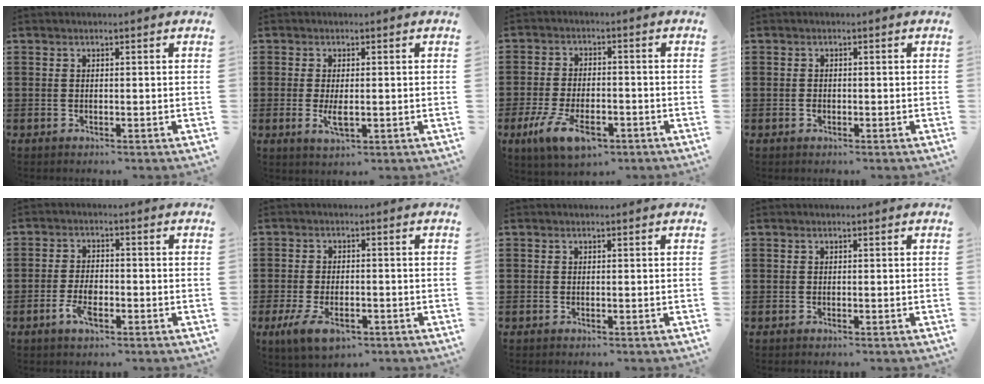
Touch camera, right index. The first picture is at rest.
{"total": 3.2, "force": [-0.3, 1.2, 2.9], "torque": [-0.060, -0.004, -0.006]}
{"total": 7.7, "force": [-4.1, 3.3, 5.6], "torque": [-0.123, -0.001, -0.075]}
{"total": 0.8, "force": [-0.4, 0.6, 0.4], "torque": [-0.009, 0.001, -0.007]}
{"total": 3.9, "force": [-1.7, 1.7, 3.1], "torque": [-0.068, -0.004, -0.034]}
{"total": 4.7, "force": [-2.5, 2.2, 3.4], "torque": [-0.077, -0.003, -0.048]}
{"total": 0.0}
{"total": 0.0}